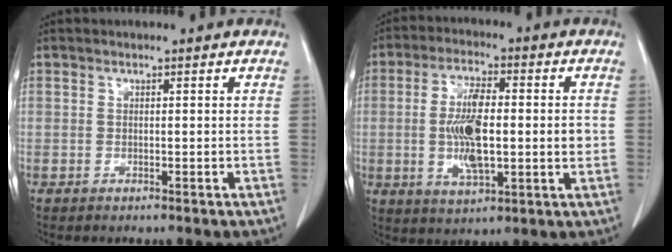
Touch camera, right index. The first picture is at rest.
{"total": 11.6, "force": [-0.5, 3.6, 11.0], "torque": [-0.207, 0.008, -0.005]}